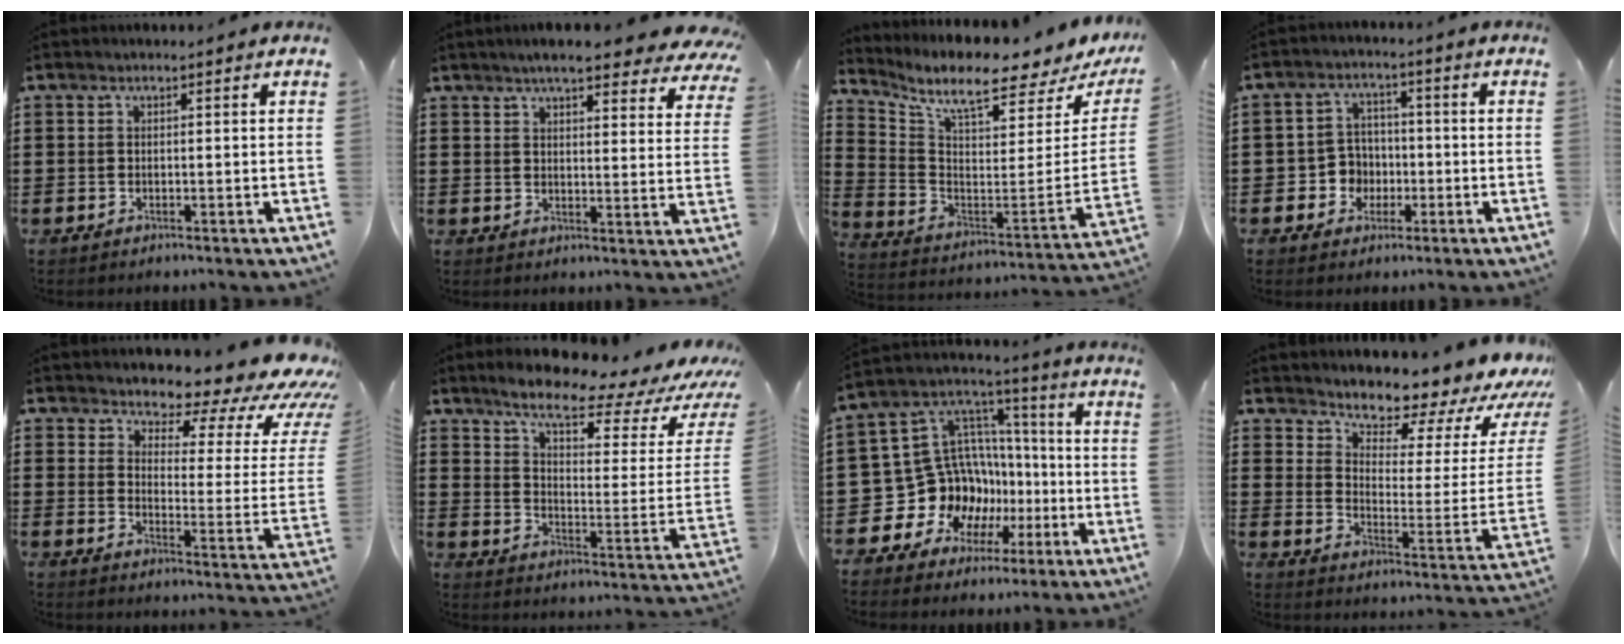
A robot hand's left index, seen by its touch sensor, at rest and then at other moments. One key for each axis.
{"total": 6.6, "fx": 5.7, "fy": 0.9, "fz": 3.2, "tx": -0.063, "ty": -0.019, "tz": 0.099}
{"total": 8.2, "fx": 6.5, "fy": 1.0, "fz": 4.8, "tx": -0.118, "ty": -0.062, "tz": 0.103}
{"total": 4.9, "fx": -1.2, "fy": 4.5, "fz": 1.5, "tx": -0.041, "ty": 0.012, "tz": -0.022}
{"total": 7.2, "fx": 5.8, "fy": 2.4, "fz": 3.5, "tx": -0.063, "ty": -0.050, "tz": 0.095}
{"total": 9.5, "fx": 7.8, "fy": 1.6, "fz": 5.2, "tx": -0.111, "ty": -0.049, "tz": 0.130}
{"total": 14.3, "fx": -3.3, "fy": 13.2, "fz": 4.5, "tx": -0.145, "ty": -0.025, "tz": -0.026}
{"total": 7.9, "fx": 7.3, "fy": 2.5, "fz": 1.9, "tx": -0.037, "ty": -0.071, "tz": 0.118}